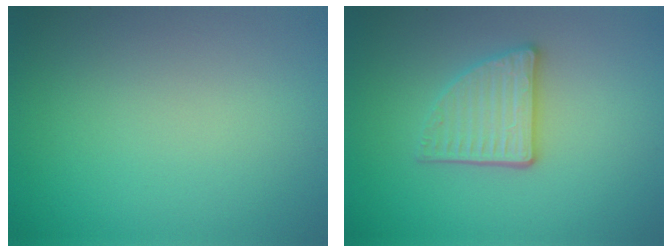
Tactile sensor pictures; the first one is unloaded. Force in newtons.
{"total": 3.5, "press": 3.0, "slide": 1.7}